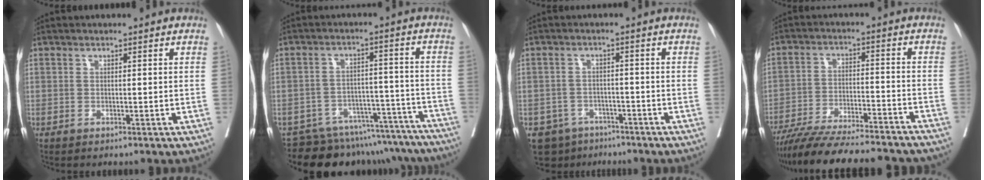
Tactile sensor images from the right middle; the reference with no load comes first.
{"total": 20.7, "force": [-19.0, 6.8, 4.6], "torque": [-0.033, 0.027, -0.238]}
{"total": 5.5, "force": [-3.9, 3.9, 0.5], "torque": [-0.002, 0.008, -0.056]}
{"total": 22.2, "force": [-19.9, 2.6, 9.6], "torque": [-0.141, -0.021, -0.289]}